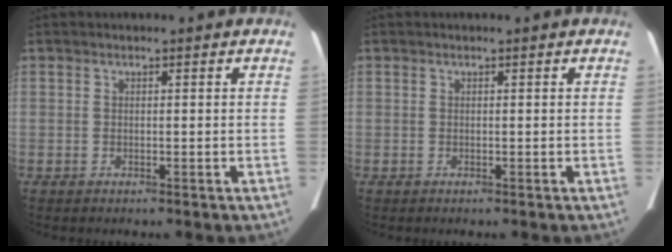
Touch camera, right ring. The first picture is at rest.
{"total": 0.0}